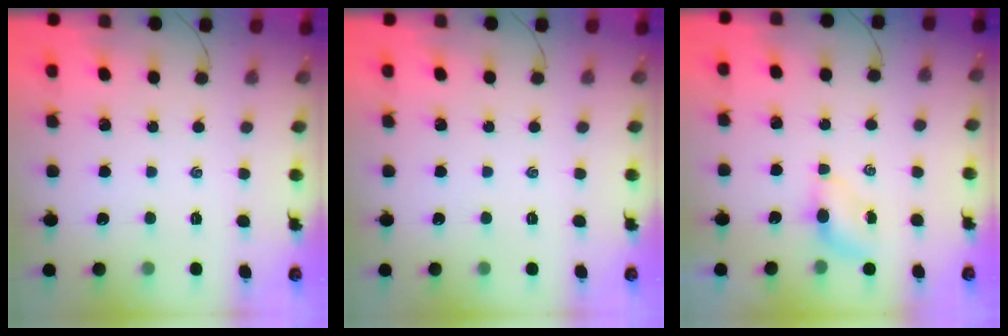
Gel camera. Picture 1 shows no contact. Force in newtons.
{"total": 0.0}
{"total": 4.0, "press": 3.9, "slide": 1.2}